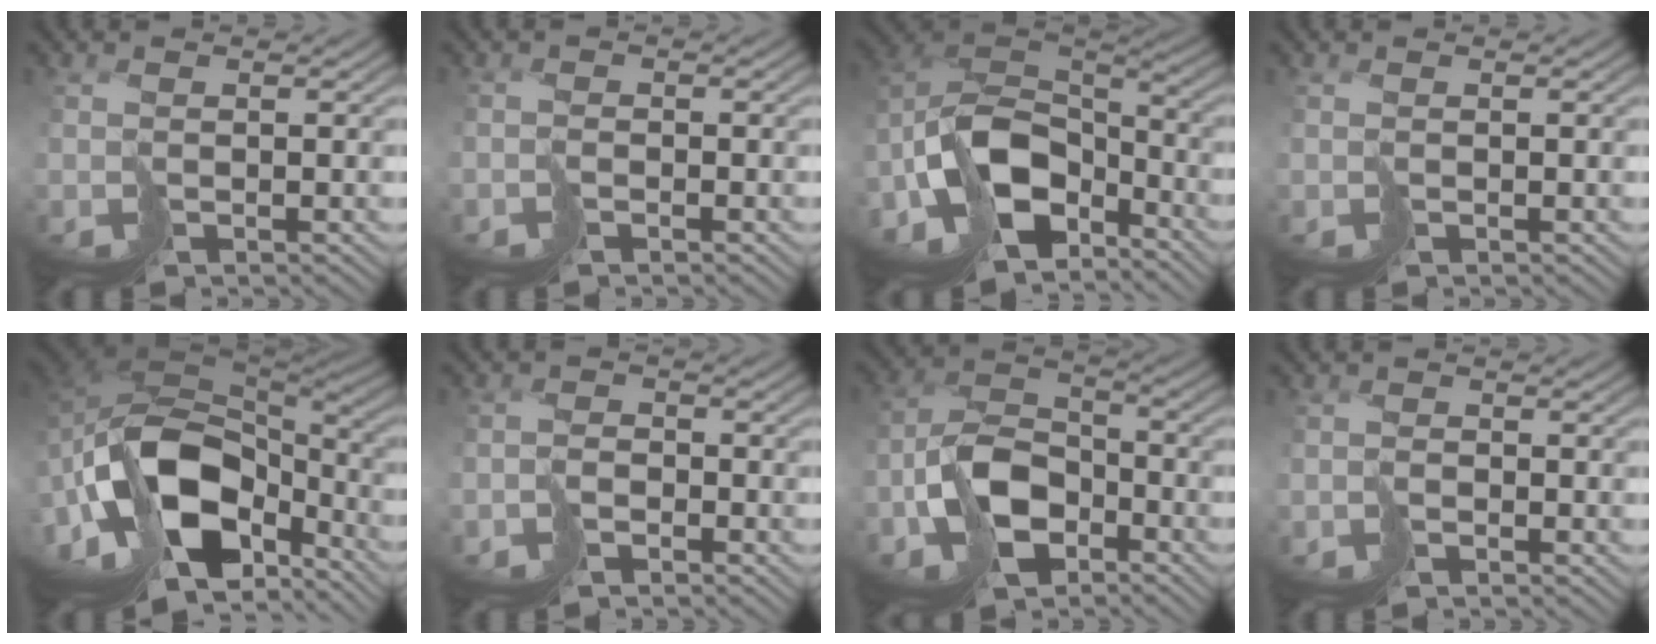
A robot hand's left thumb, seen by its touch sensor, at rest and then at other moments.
{"total": 1.1, "force": [-1.1, 0.3, -0.1], "torque": [0.013, 0.005, -0.023]}
{"total": 14.1, "force": [-7.6, 8.4, 8.4], "torque": [-0.199, -0.015, -0.139]}
{"total": 0.0}
{"total": 18.2, "force": [-5.7, 10.5, 13.8], "torque": [-0.315, -0.023, -0.085]}
{"total": 2.8, "force": [-2.6, 1.0, 0.3], "torque": [0.004, 0.008, -0.054]}
{"total": 8.6, "force": [-4.3, 5.4, 5.0], "torque": [-0.100, 0.004, -0.095]}
{"total": 1.4, "force": [-1.4, 0.4, 0.0], "torque": [0.012, 0.005, -0.030]}